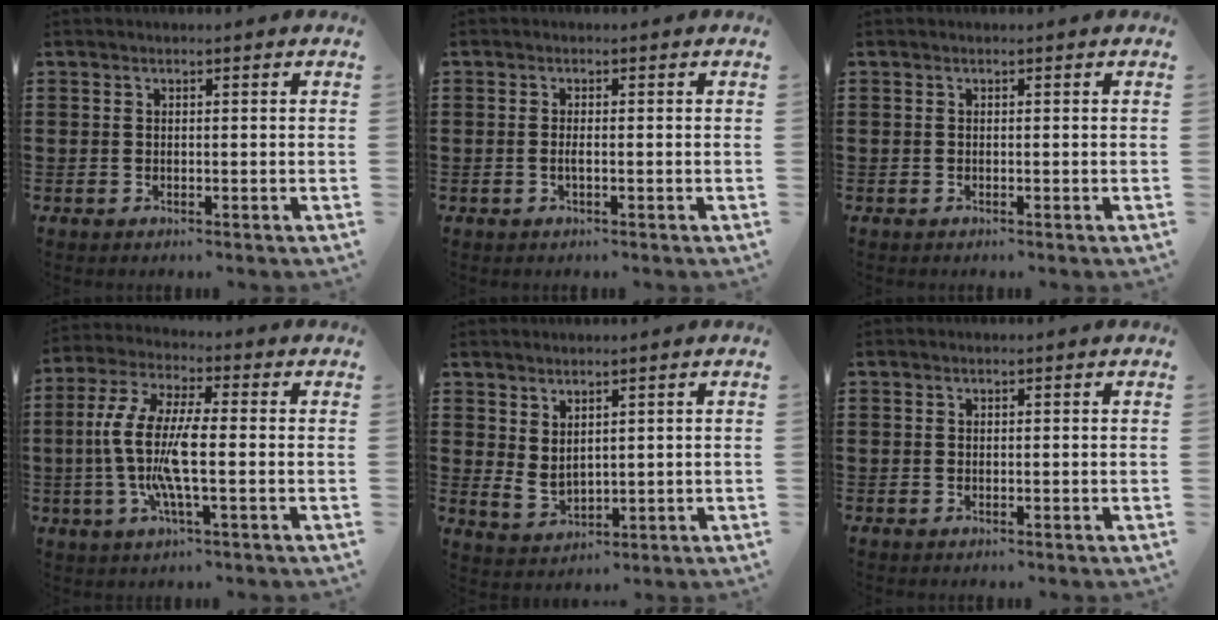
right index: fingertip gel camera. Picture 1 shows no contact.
{"total": 1.0, "force": [-0.3, 0.1, 1.0], "torque": [-0.018, -0.001, -0.004]}
{"total": 0.0}
{"total": 9.6, "force": [-1.6, 2.3, 9.2], "torque": [-0.221, -0.020, -0.042]}
{"total": 2.6, "force": [1.9, 1.3, 1.2], "torque": [-0.028, -0.001, 0.037]}
{"total": 0.0}